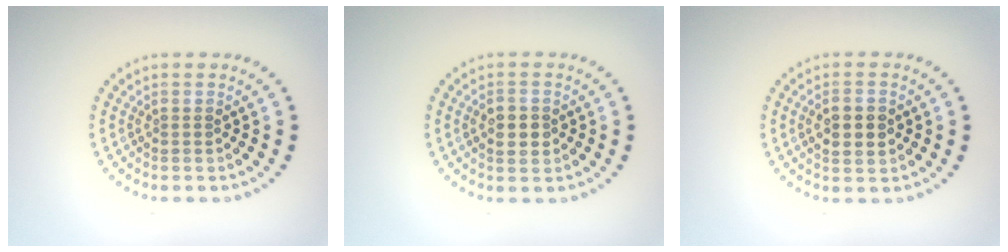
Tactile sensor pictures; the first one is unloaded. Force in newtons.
{"total": 2.6, "press": 2.6, "slide": 0.1}
{"total": 3.0, "press": 3.0, "slide": 0.0}